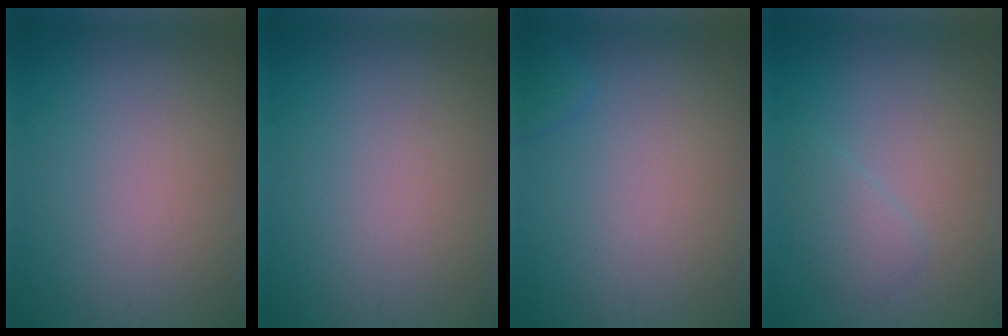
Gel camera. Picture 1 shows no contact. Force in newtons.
{"total": 0.0}
{"total": 0.8, "press": 0.8, "slide": 0.1}
{"total": 1.8, "press": 1.8, "slide": 0.1}